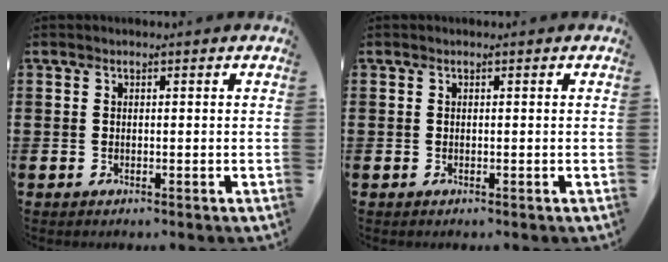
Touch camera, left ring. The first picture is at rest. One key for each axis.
{"total": 0.0}